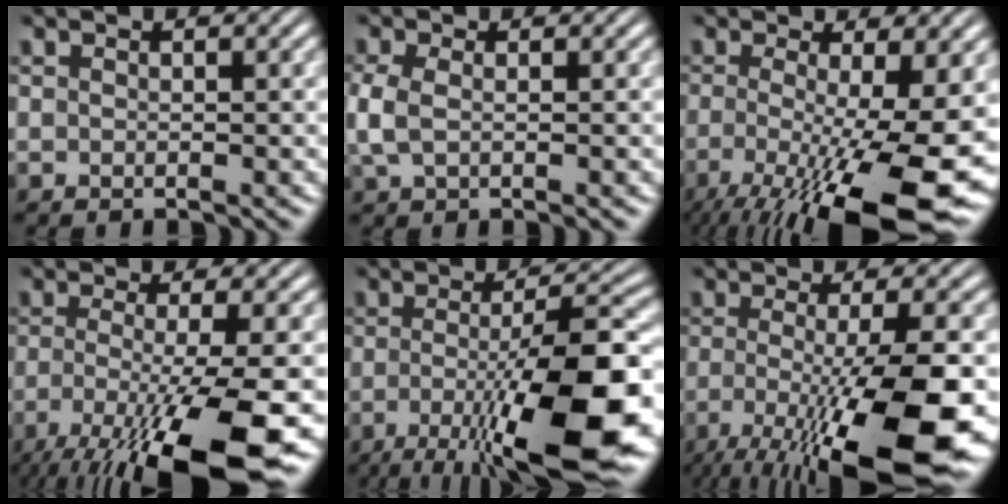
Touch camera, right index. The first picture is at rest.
{"total": 2.6, "force": [-0.1, 1.6, 2.1], "torque": [-0.062, -0.009, 0.006]}
{"total": 10.4, "force": [-4.0, 3.0, 9.1], "torque": [-0.149, -0.048, -0.036]}
{"total": 9.9, "force": [-4.6, 2.6, 8.3], "torque": [-0.146, -0.042, -0.047]}
{"total": 12.3, "force": [-4.3, 3.4, 11.0], "torque": [-0.162, -0.023, -0.048]}
{"total": 10.1, "force": [-3.8, 2.4, 9.1], "torque": [-0.149, -0.036, -0.038]}